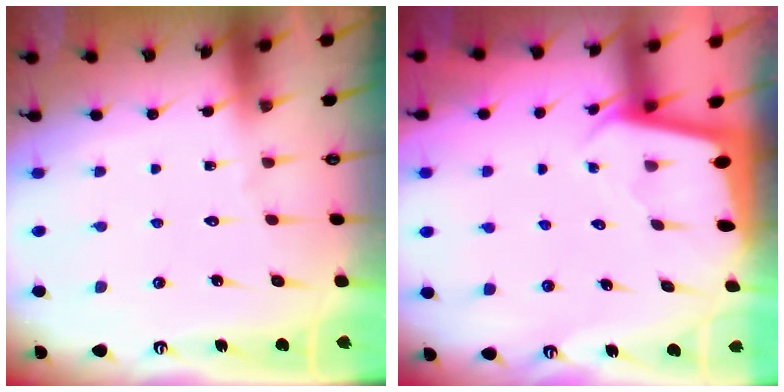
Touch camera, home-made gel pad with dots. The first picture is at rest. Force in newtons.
{"total": 1.9, "press": 1.9, "slide": 0.0}